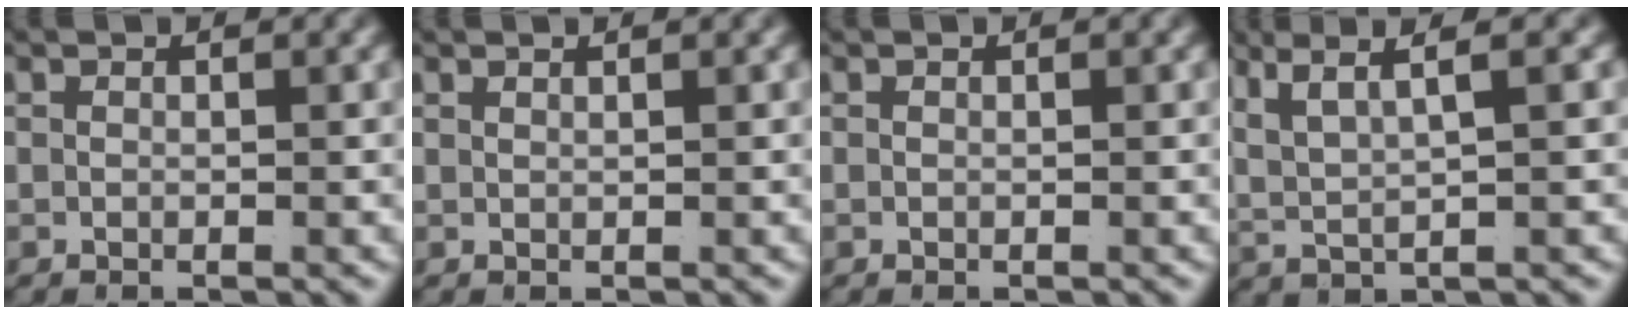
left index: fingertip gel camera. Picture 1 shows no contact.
{"total": 0.9, "force": [0.6, -0.7, 0.1], "torque": [0.002, -0.001, 0.015]}
{"total": 0.0}
{"total": 6.5, "force": [2.8, 3.5, 4.7], "torque": [-0.089, 0.016, 0.043]}